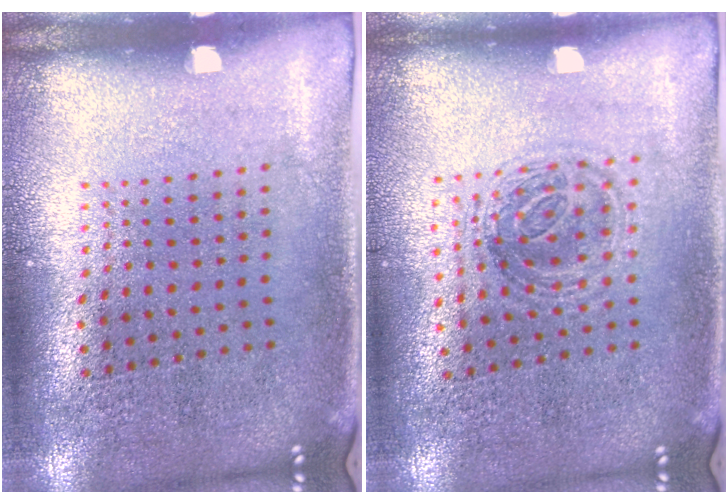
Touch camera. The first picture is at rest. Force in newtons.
{"total": 1.2, "press": 1.1, "slide": 0.5}